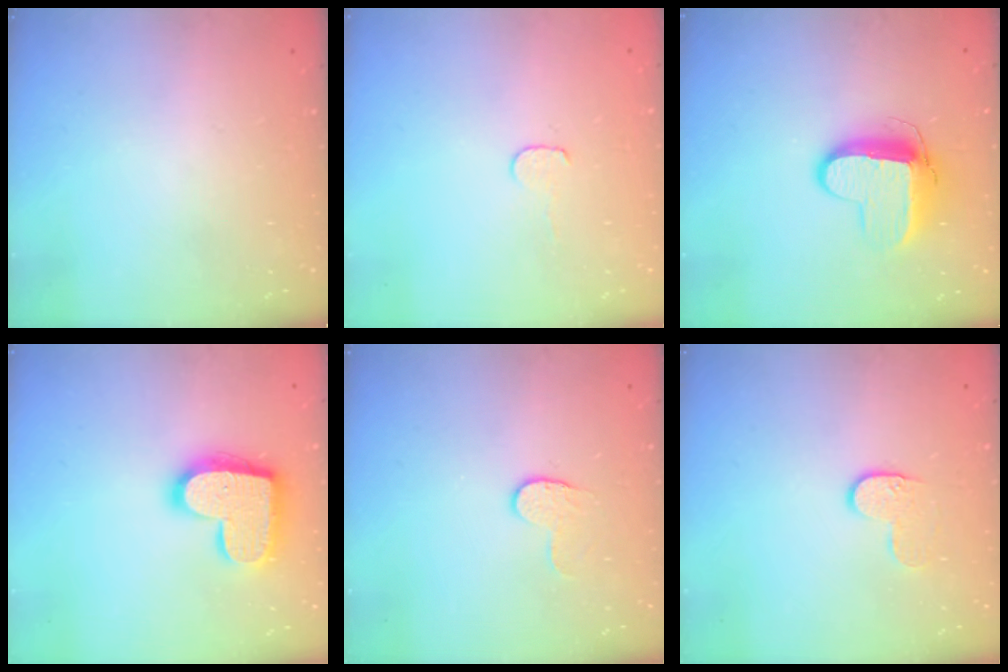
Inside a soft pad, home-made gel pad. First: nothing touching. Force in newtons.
{"total": 3.5, "press": 3.5, "slide": 0.4}
{"total": 10.4, "press": 10.3, "slide": 0.9}
{"total": 17.0, "press": 17.0, "slide": 1.1}
{"total": 4.1, "press": 4.1, "slide": 0.4}
{"total": 5.4, "press": 5.4, "slide": 0.3}